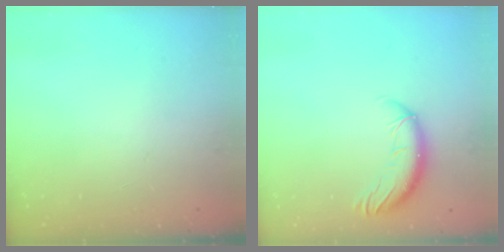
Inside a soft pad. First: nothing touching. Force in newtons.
{"total": 10.5, "press": 10.4, "slide": 1.7}